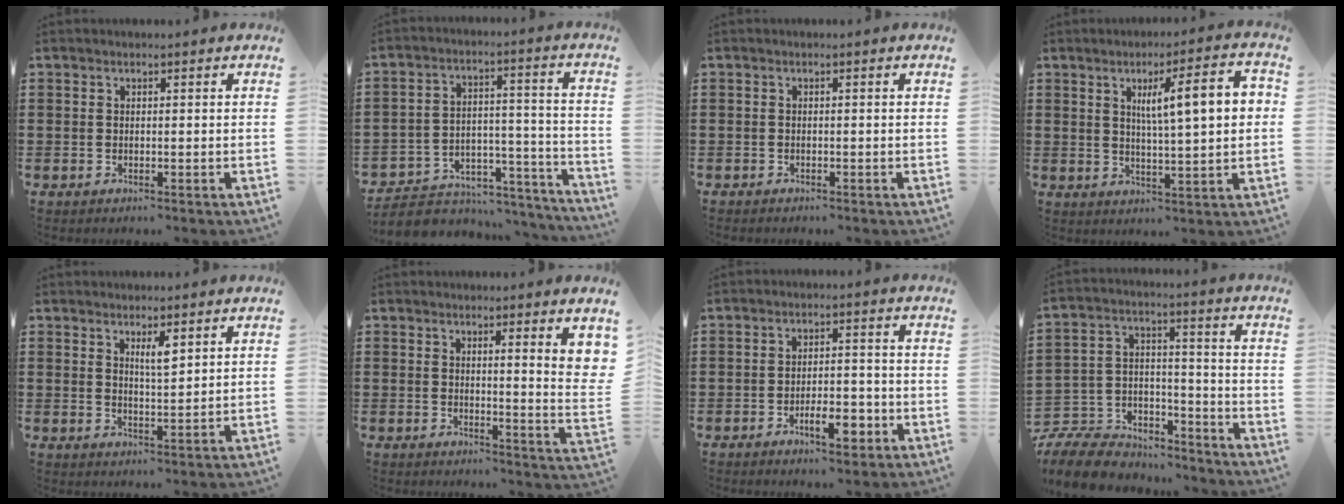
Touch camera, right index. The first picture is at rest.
{"total": 4.5, "force": [-3.9, 2.1, 0.9], "torque": [-0.021, 0.009, -0.078]}
{"total": 0.6, "force": [-0.6, 0.1, 0.1], "torque": [-0.002, -0.001, -0.012]}
{"total": 9.1, "force": [2.3, 1.6, 8.6], "torque": [-0.150, 0.001, 0.029]}
{"total": 3.0, "force": [1.9, 0.7, 2.3], "torque": [-0.039, 0.001, 0.029]}
{"total": 4.0, "force": [2.0, 0.1, 3.4], "torque": [-0.059, -0.013, 0.029]}
{"total": 6.1, "force": [-3.0, 2.5, 4.8], "torque": [-0.073, 0.002, -0.055]}
{"total": 9.8, "force": [-9.2, 3.1, 1.9], "torque": [-0.054, 0.022, -0.184]}